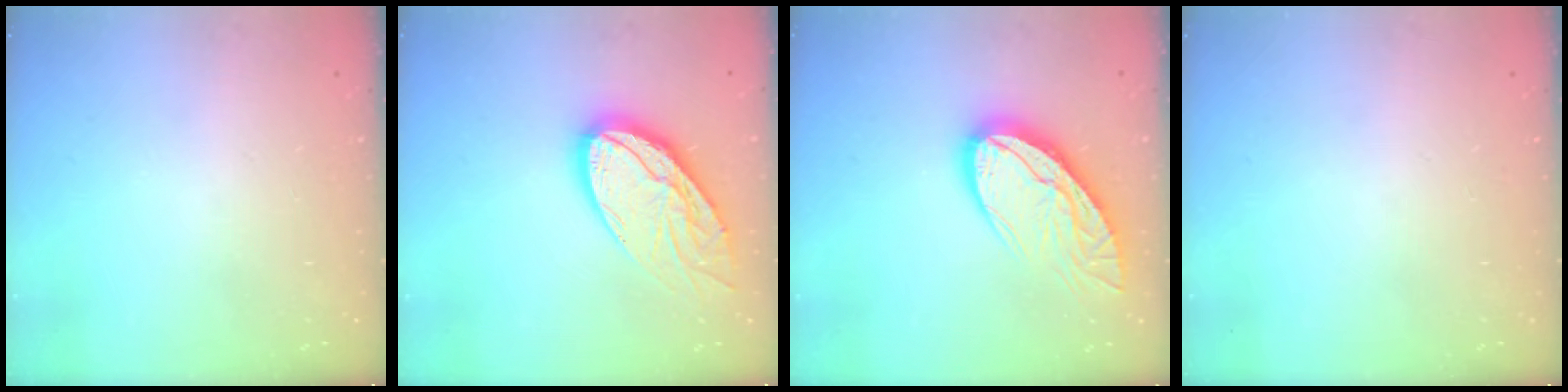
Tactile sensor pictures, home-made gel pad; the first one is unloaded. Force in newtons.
{"total": 20.0, "press": 19.9, "slide": 1.7}
{"total": 16.5, "press": 16.4, "slide": 1.7}
{"total": 0.0}